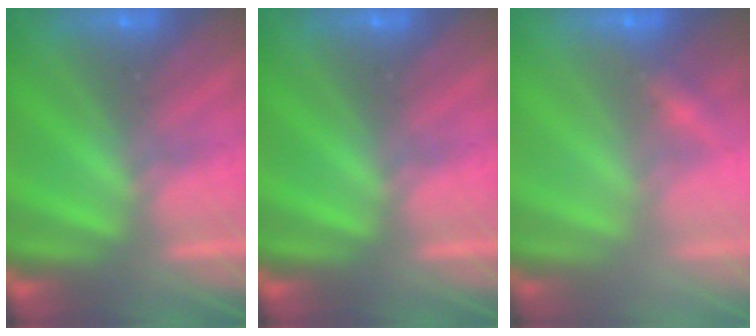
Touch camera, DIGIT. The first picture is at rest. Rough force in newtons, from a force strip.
{"total": 0.0}
{"total": 2.4}